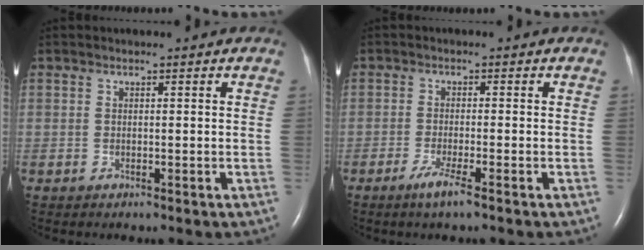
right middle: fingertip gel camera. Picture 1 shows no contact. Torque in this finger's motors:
{"motor_torque": [0.61, -0.62, 0.13, 0.04]}